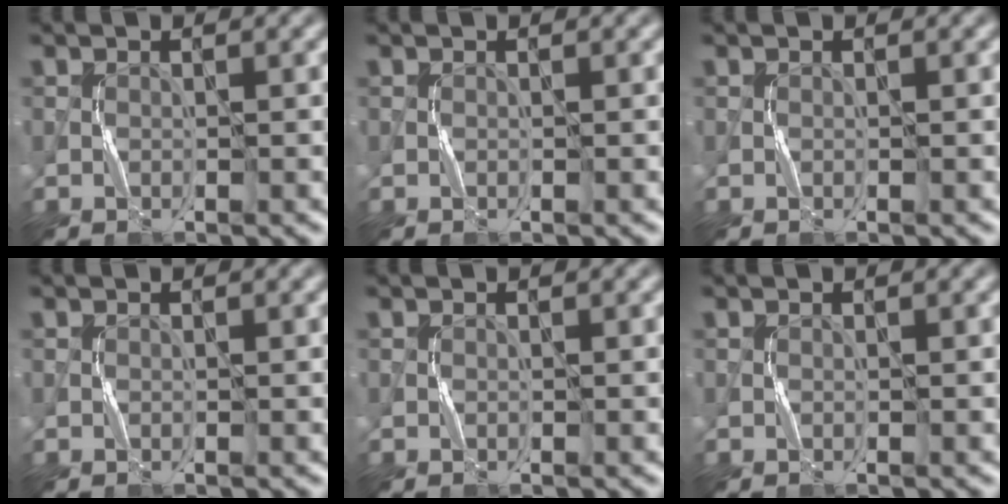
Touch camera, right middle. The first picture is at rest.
{"total": 0.0}
{"total": 0.0}
{"total": 0.0}
{"total": 0.0}
{"total": 0.0}